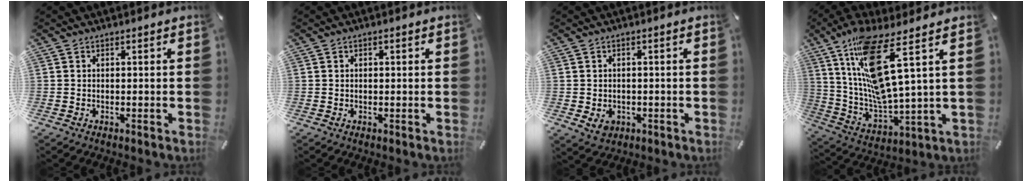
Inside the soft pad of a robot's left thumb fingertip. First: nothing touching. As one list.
[{"total": 0.7, "force": [0.1, 0.4, 0.5], "torque": [-0.011, 0.003, 0.000]}, {"total": 3.4, "force": [-0.9, 2.8, 1.6], "torque": [-0.023, 0.001, -0.018]}, {"total": 15.8, "force": [8.0, 2.7, 13.4], "torque": [-0.290, -0.039, 0.124]}]